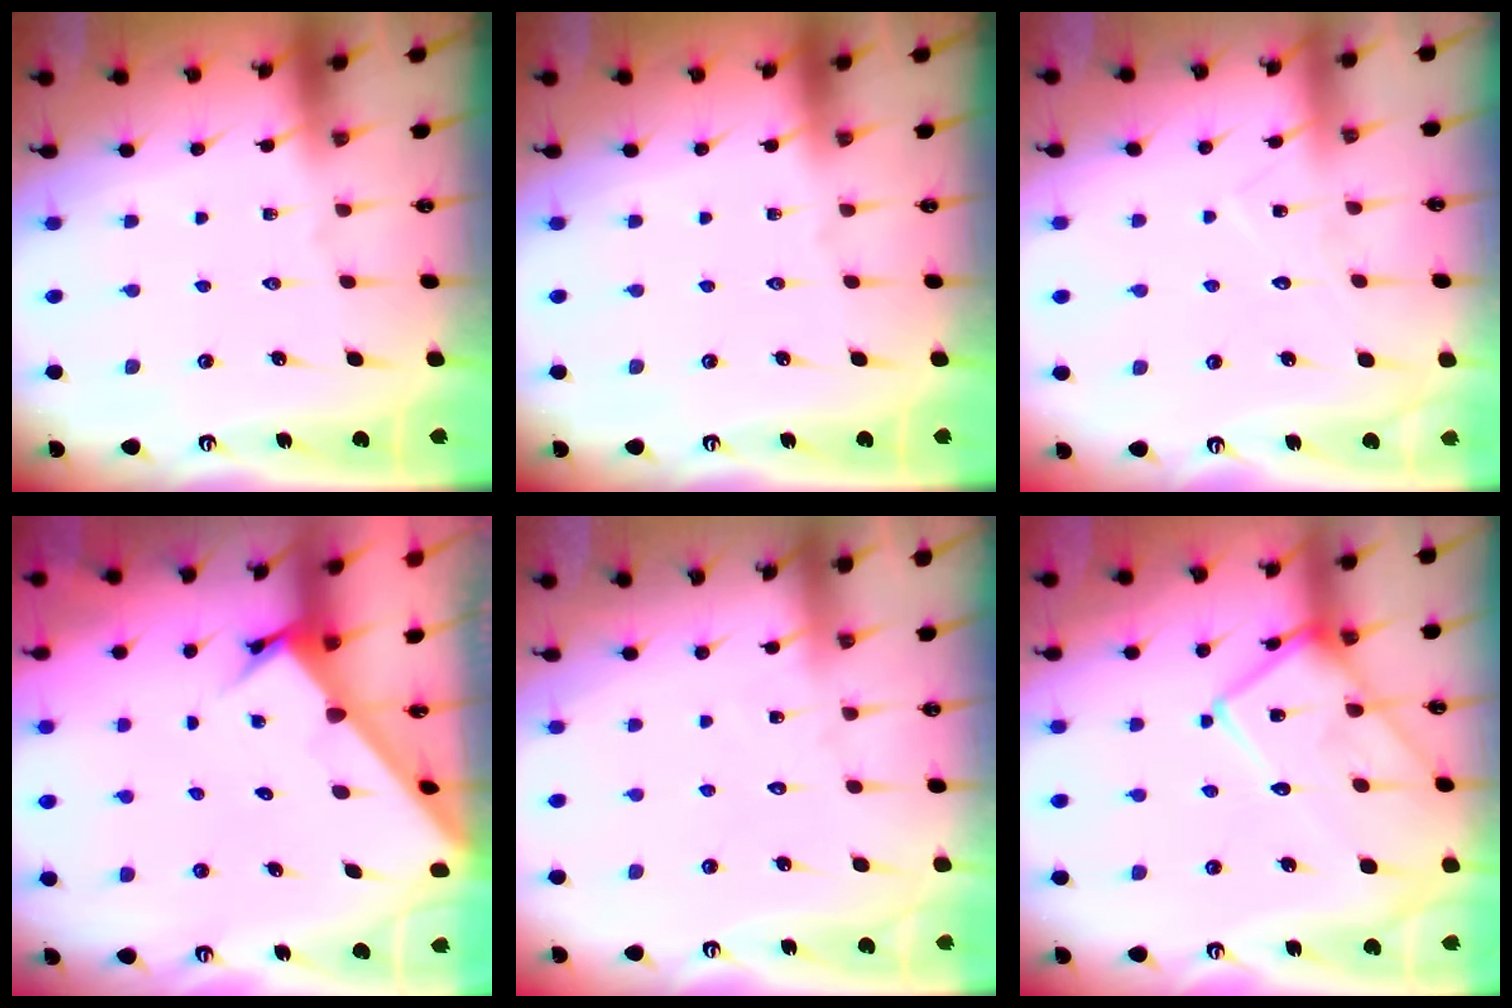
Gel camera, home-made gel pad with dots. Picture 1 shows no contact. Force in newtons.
{"total": 0.0}
{"total": 7.0, "press": 7.0, "slide": 0.1}
{"total": 3.1, "press": 3.1, "slide": 0.3}
{"total": 5.9, "press": 5.9, "slide": 0.5}
{"total": 17.9, "press": 17.9, "slide": 1.6}